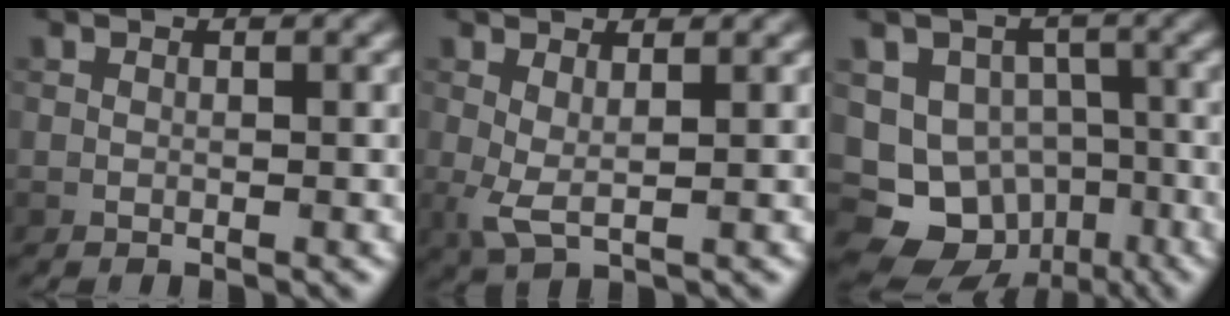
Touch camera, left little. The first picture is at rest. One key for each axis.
{"total": 2.1, "fx": 0.6, "fy": 0.5, "fz": 2.0, "tx": -0.048, "ty": -0.007, "tz": 0.013}
{"total": 10.5, "fx": -4.8, "fy": 8.7, "fz": 3.5, "tx": -0.056, "ty": -0.020, "tz": -0.082}